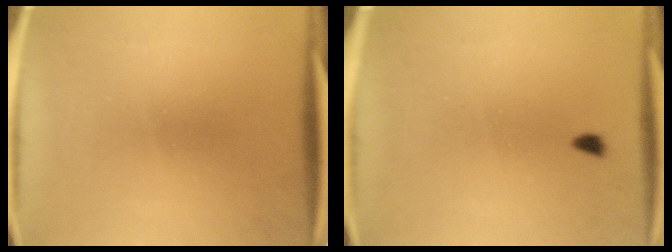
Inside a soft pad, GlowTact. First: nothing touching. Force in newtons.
{"total": 1.1}